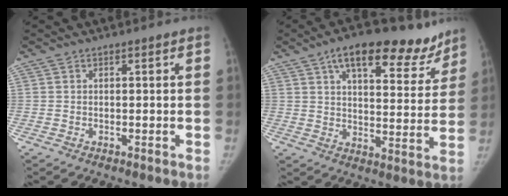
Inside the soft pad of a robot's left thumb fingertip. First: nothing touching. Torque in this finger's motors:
{"motor_torque": [0.62, -0.49, 1.74, -0.74, 0.00]}